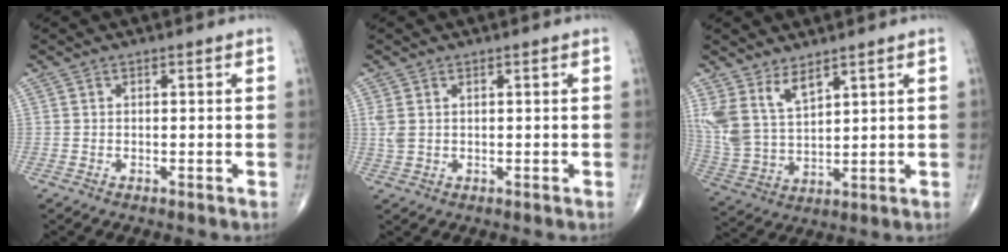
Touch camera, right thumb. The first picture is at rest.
{"total": 2.4, "force": [0.8, 1.5, 1.7], "torque": [-0.051, 0.007, 0.022]}
{"total": 10.4, "force": [6.4, 4.9, 6.6], "torque": [-0.132, -0.028, 0.149]}